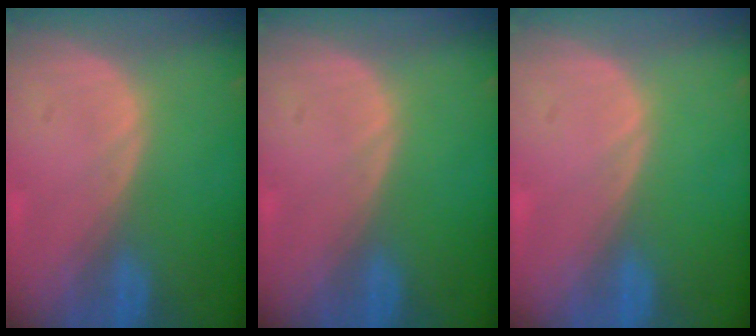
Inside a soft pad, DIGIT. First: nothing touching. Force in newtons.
{"total": 0.0}
{"total": 0.0}